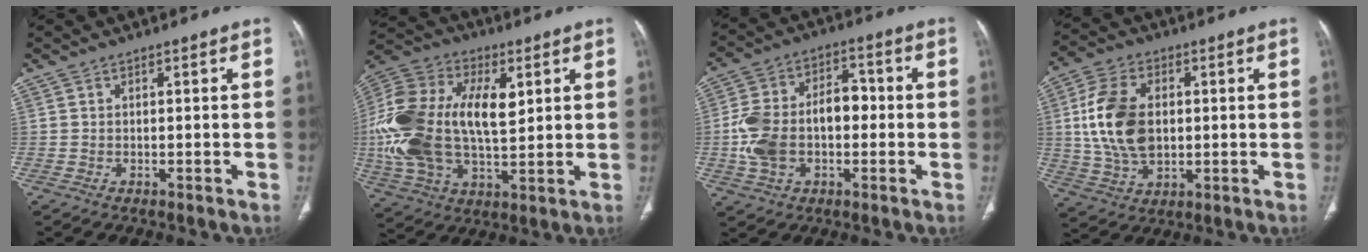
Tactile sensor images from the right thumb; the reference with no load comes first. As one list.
[{"total": 24.9, "force": [3.5, 14.0, 20.3], "torque": [-0.426, 0.004, 0.062]}, {"total": 14.4, "force": [-1.6, 9.1, 11.0], "torque": [-0.197, 0.042, -0.026]}, {"total": 14.5, "force": [1.3, 9.4, 10.9], "torque": [-0.203, 0.000, 0.029]}]